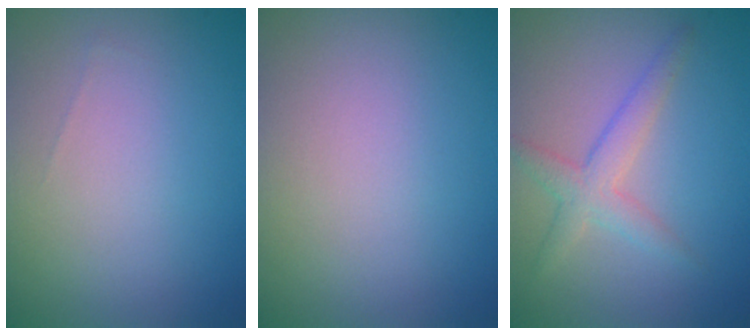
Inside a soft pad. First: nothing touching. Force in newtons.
{"total": 0.0}
{"total": 2.2, "press": 2.2, "slide": 0.2}